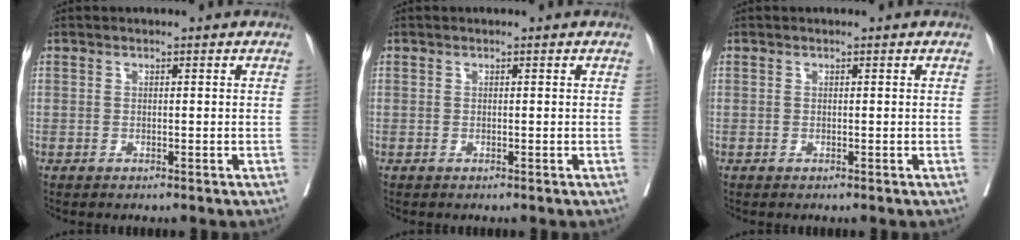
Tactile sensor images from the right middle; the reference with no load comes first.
{"total": 0.0}
{"total": 0.0}